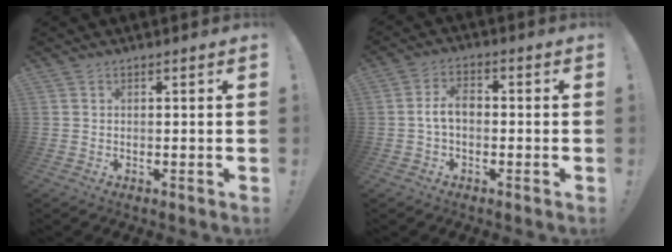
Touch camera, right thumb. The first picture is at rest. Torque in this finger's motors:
{"motor_torque": [0.88, 0.55, 0.38, -0.41, -0.01]}